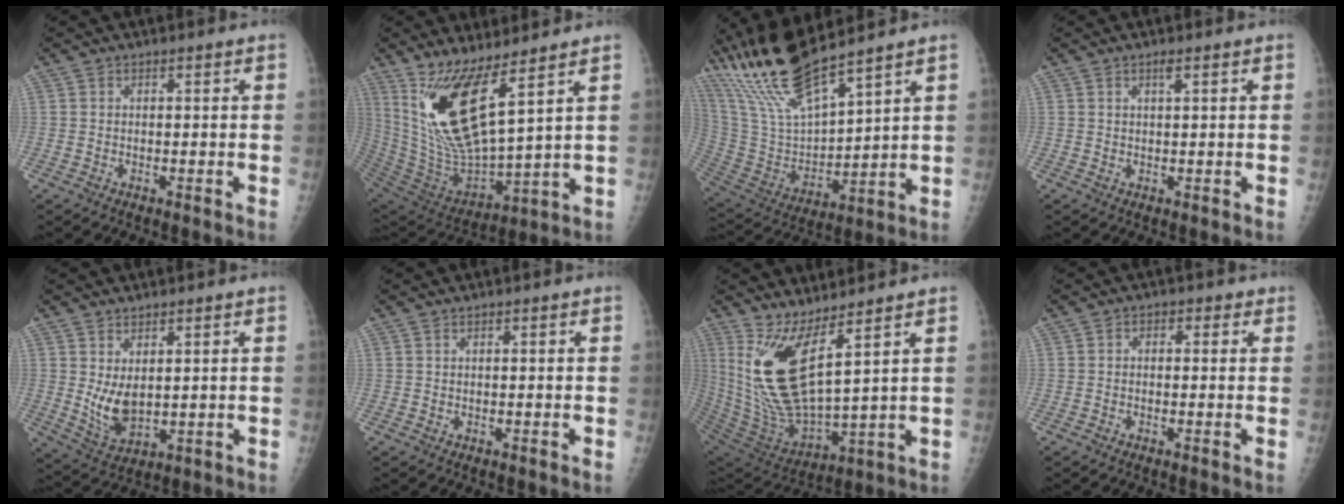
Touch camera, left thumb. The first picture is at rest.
{"total": 16.8, "force": [9.4, 4.1, 13.3], "torque": [-0.257, -0.066, 0.203]}
{"total": 17.0, "force": [14.2, 2.1, 9.1], "torque": [-0.178, -0.063, 0.297]}
{"total": 0.8, "force": [0.5, 0.1, 0.6], "torque": [-0.010, -0.001, 0.011]}
{"total": 6.1, "force": [1.2, 3.3, 5.0], "torque": [-0.086, -0.020, 0.038]}
{"total": 0.0}
{"total": 14.6, "force": [7.5, 3.4, 12.0], "torque": [-0.243, -0.071, 0.171]}
{"total": 1.9, "force": [0.5, 1.5, 1.2], "torque": [0.001, 0.006, -0.005]}